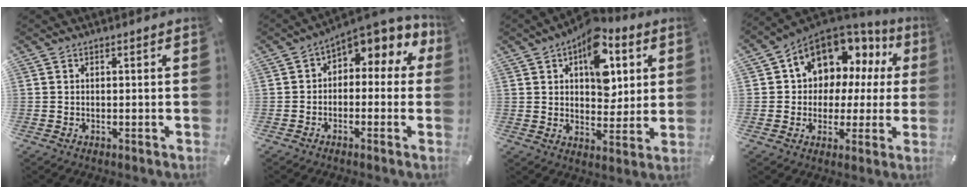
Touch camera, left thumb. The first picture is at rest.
{"total": 4.3, "force": [1.8, 3.0, 2.5], "torque": [-0.051, -0.017, 0.031]}
{"total": 13.7, "force": [5.9, 8.6, 8.9], "torque": [-0.113, -0.027, 0.100]}
{"total": 11.4, "force": [6.4, 8.6, 3.9], "torque": [-0.072, -0.053, 0.121]}